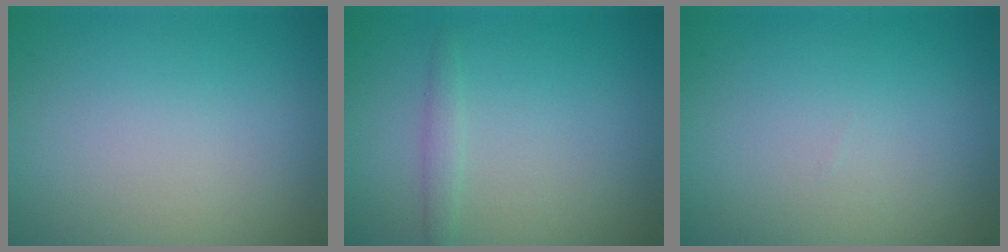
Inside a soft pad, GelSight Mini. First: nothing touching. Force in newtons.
{"total": 1.1, "press": 1.0, "slide": 0.1}
{"total": 0.0}